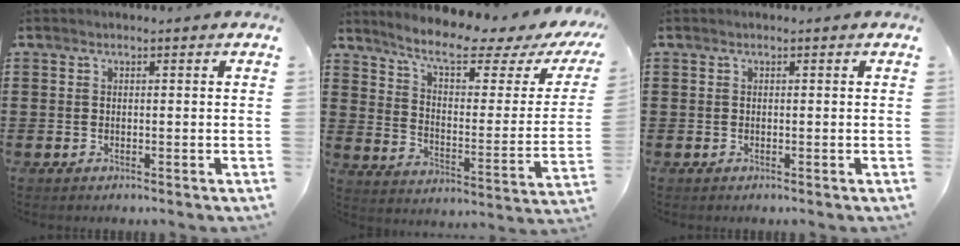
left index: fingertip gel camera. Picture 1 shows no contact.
{"total": 8.7, "force": [6.5, 1.4, 5.7], "torque": [-0.120, -0.036, 0.105]}
{"total": 0.0}